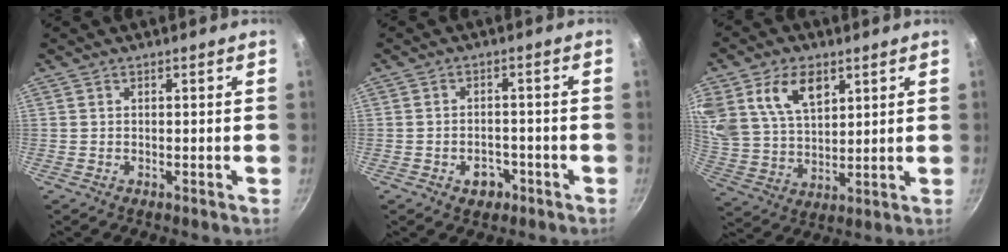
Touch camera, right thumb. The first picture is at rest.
{"total": 4.1, "force": [-2.0, 2.9, 2.0], "torque": [-0.014, 0.018, -0.024]}
{"total": 13.9, "force": [6.6, 8.8, 8.6], "torque": [-0.148, -0.020, 0.133]}